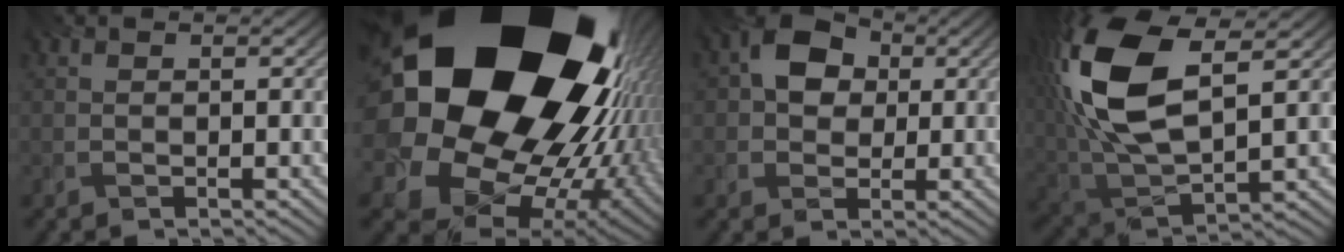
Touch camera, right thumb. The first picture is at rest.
{"total": 26.3, "force": [7.5, 20.7, 14.4], "torque": [-0.317, -0.067, 0.140]}
{"total": 6.6, "force": [1.3, 5.2, 3.8], "torque": [-0.077, 0.013, 0.011]}
{"total": 16.6, "force": [4.8, 8.1, 13.6], "torque": [-0.334, 0.015, 0.098]}